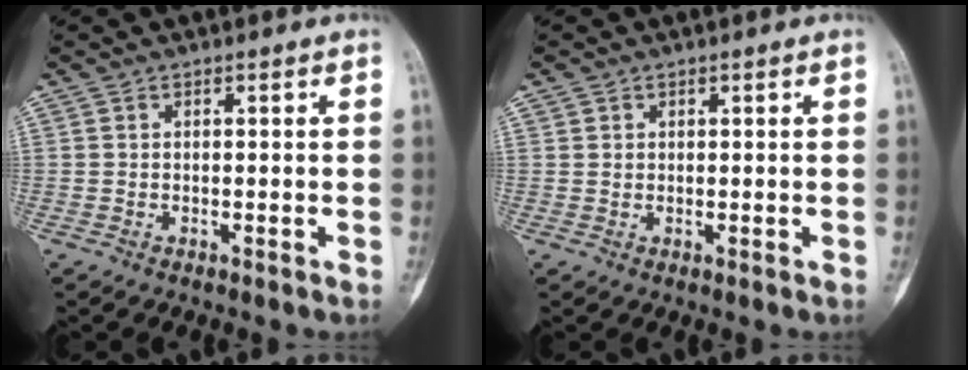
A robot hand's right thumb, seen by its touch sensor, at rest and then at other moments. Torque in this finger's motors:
{"motor_torque": [-0.20, 0.08, -0.25, -0.25, -0.07]}